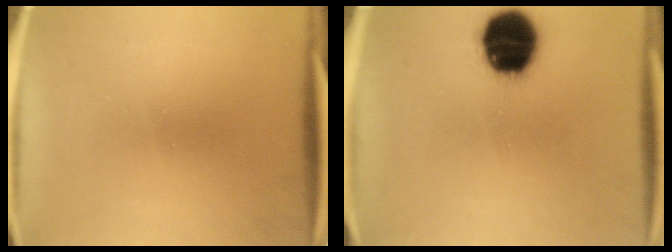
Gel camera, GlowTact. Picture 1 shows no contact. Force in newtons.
{"total": 17.0}